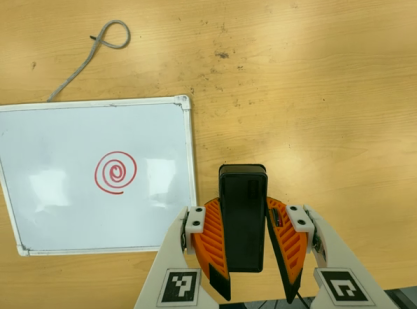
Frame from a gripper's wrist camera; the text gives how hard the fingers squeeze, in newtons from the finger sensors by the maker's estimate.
{"total": 8.5, "left": 7.0, "right": 10.0}